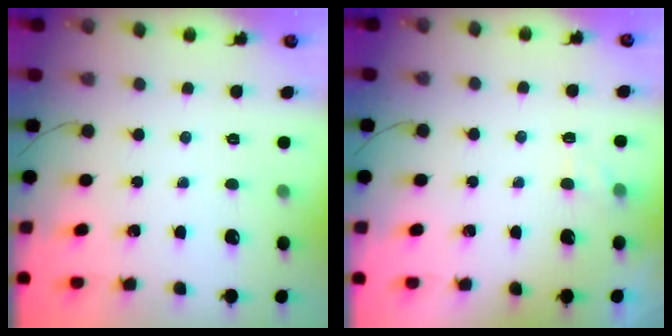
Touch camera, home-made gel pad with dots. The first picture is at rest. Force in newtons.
{"total": 1.9, "press": 1.4, "slide": 1.2}